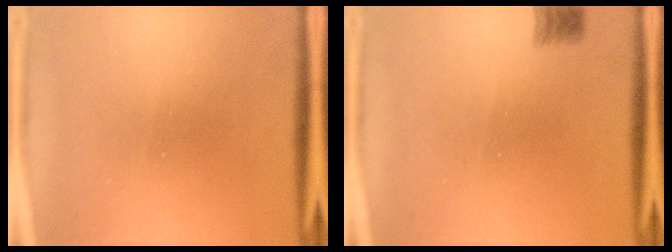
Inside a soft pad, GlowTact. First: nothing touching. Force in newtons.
{"total": 2.1}